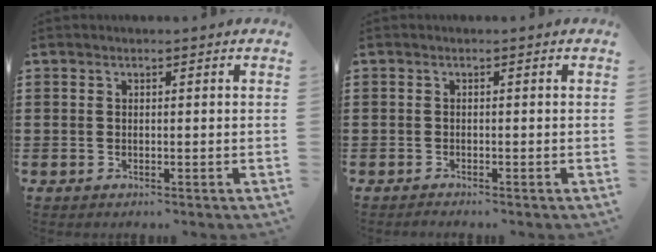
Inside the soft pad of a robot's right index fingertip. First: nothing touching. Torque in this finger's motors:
{"motor_torque": [0.08, 0.08, -0.01, 0.02]}